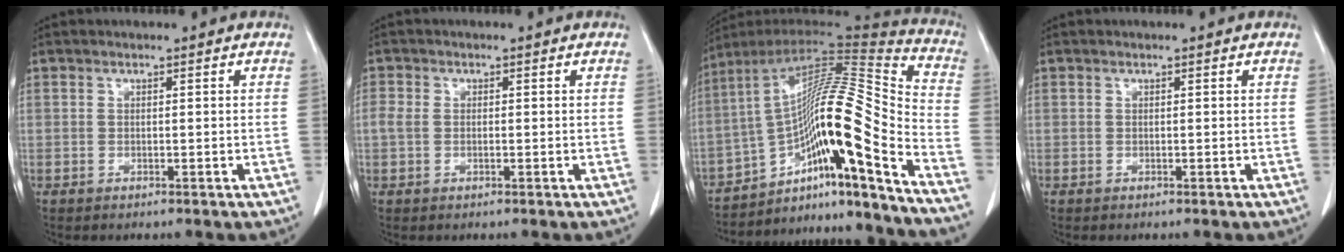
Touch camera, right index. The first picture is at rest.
{"total": 2.0, "force": [-0.2, 1.4, 1.5], "torque": [-0.043, 0.008, -0.005]}
{"total": 22.4, "force": [-12.4, 0.6, 18.7], "torque": [-0.285, 0.017, -0.204]}
{"total": 0.0}